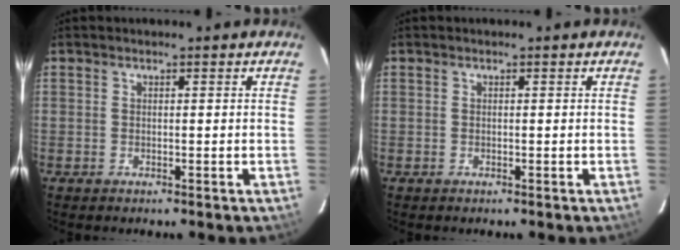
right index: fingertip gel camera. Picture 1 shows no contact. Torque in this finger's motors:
{"motor_torque": [0.00, 0.00, 0.00, 0.00]}